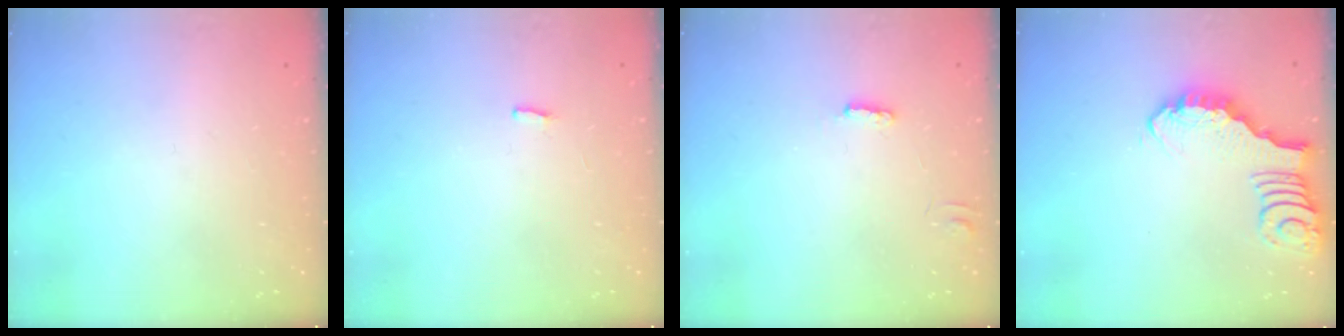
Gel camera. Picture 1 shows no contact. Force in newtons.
{"total": 0.0}
{"total": 2.6, "press": 2.6, "slide": 0.4}
{"total": 3.2, "press": 3.2, "slide": 0.3}